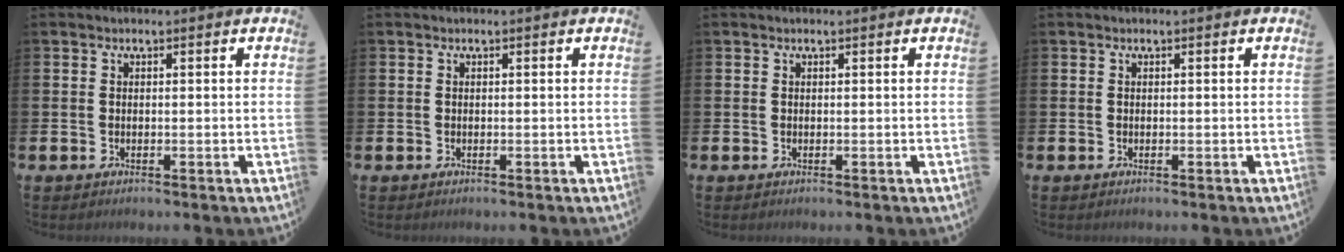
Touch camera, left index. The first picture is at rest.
{"total": 0.0}
{"total": 0.0}
{"total": 0.0}